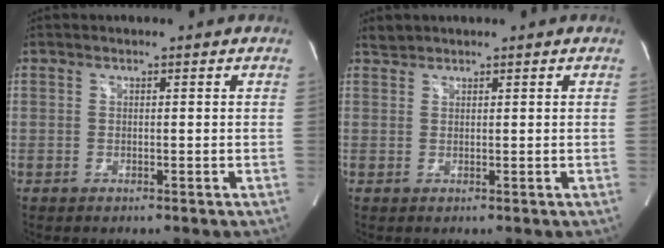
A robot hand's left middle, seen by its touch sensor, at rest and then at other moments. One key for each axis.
{"total": 1.2, "fx": 1.1, "fy": 0.3, "fz": -0.2, "tx": -0.001, "ty": 0.004, "tz": 0.023}